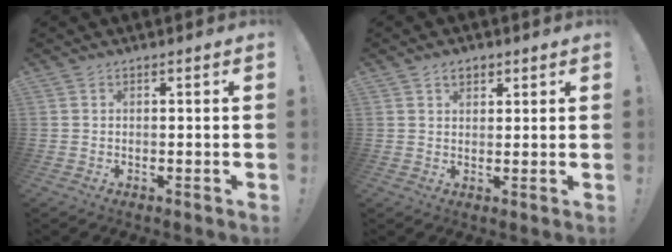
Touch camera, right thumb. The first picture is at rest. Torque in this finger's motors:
{"motor_torque": [-0.24, 0.23, -0.13, 0.12, 0.00]}